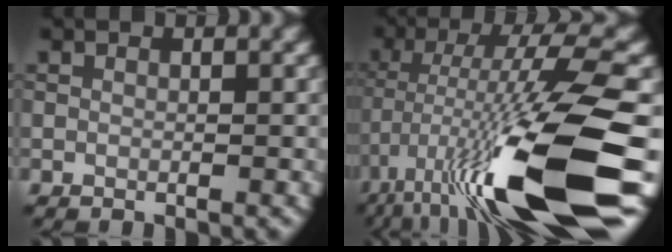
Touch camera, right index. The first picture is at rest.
{"total": 15.8, "force": [-5.8, 2.7, 14.4], "torque": [-0.252, -0.001, -0.090]}